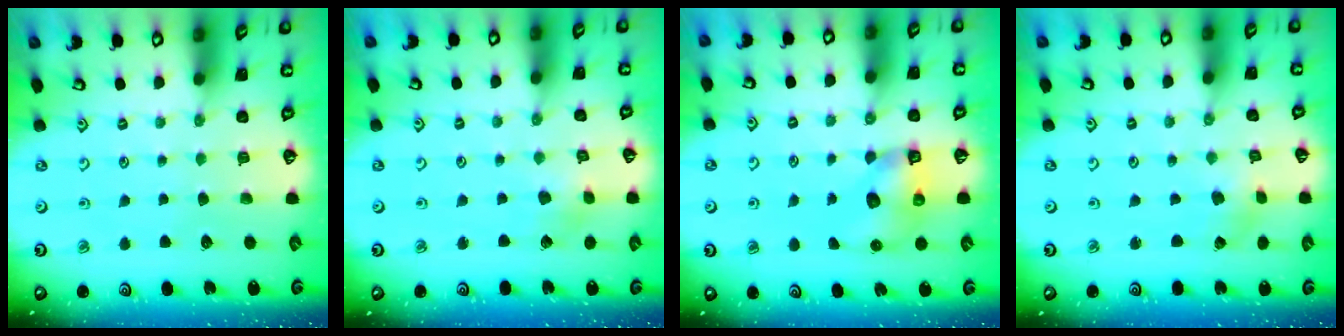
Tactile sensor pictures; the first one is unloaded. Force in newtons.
{"total": 3.0, "press": 3.0, "slide": 0.4}
{"total": 8.2, "press": 8.2, "slide": 0.7}
{"total": 1.2, "press": 1.2, "slide": 0.2}